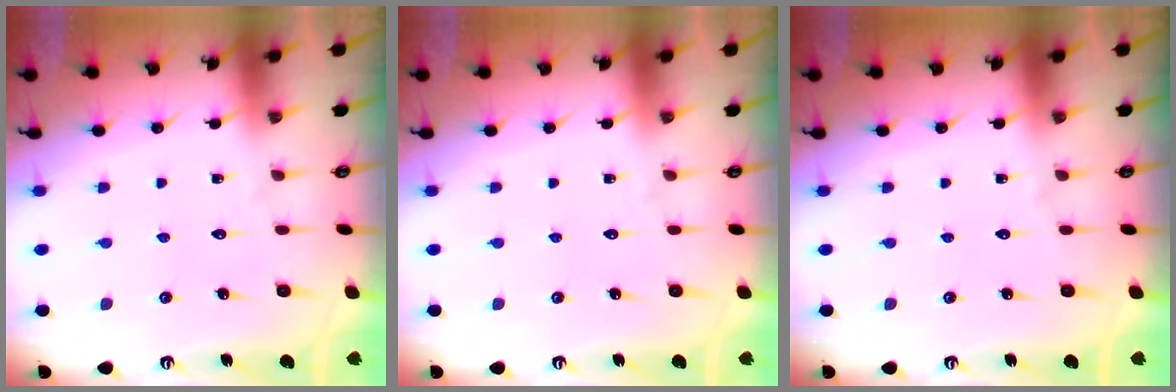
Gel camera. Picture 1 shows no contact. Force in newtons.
{"total": 0.0}
{"total": 0.0}